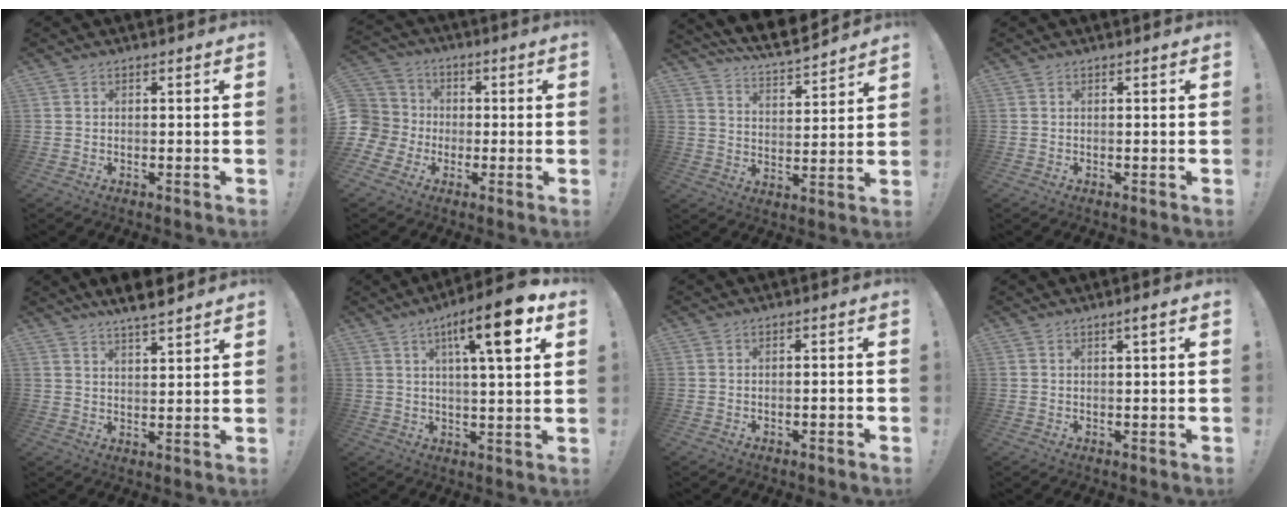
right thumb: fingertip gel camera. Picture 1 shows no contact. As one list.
[{"total": 8.9, "force": [-1.4, 8.3, 2.9], "torque": [-0.058, 0.010, -0.022]}, {"total": 8.9, "force": [8.2, 1.4, 3.0], "torque": [-0.067, -0.072, 0.146]}, {"total": 0.0}, {"total": 6.6, "force": [5.7, 0.6, 3.2], "torque": [-0.049, -0.034, 0.101]}, {"total": 13.8, "force": [5.4, 2.7, 12.4], "torque": [-0.183, -0.017, 0.074]}, {"total": 1.4, "force": [-1.2, -0.2, 0.7], "torque": [-0.008, 0.000, -0.020]}, {"total": 1.9, "force": [0.7, -0.2, 1.8], "torque": [-0.027, -0.003, 0.007]}]